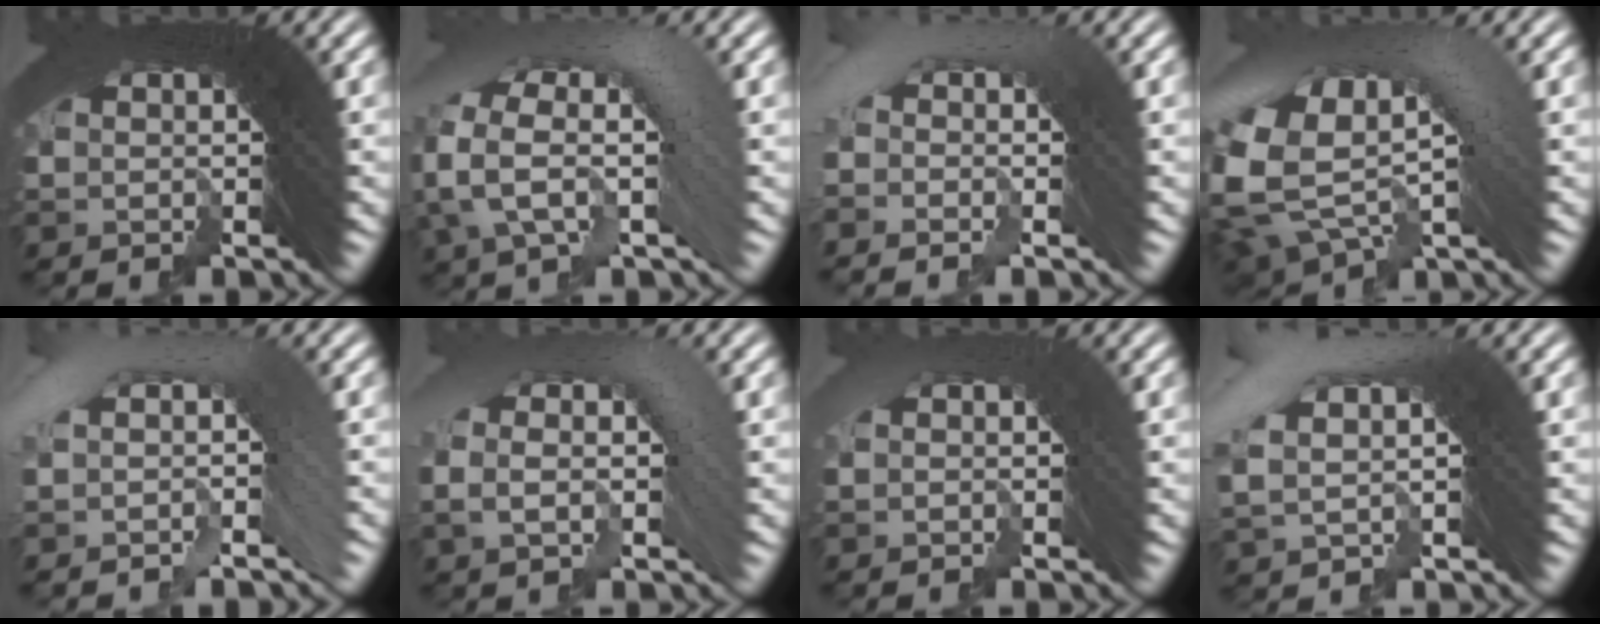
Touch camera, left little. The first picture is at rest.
{"total": 6.3, "force": [0.9, 3.9, 4.9], "torque": [-0.091, 0.028, 0.003]}
{"total": 1.7, "force": [-0.5, 0.9, 1.4], "torque": [-0.006, 0.034, -0.023]}
{"total": 7.4, "force": [0.5, 5.2, 5.3], "torque": [-0.118, -0.009, 0.019]}
{"total": 3.0, "force": [-0.3, 1.2, 2.7], "torque": [-0.034, 0.029, -0.012]}
{"total": 2.9, "force": [0.3, 1.4, 2.5], "torque": [-0.024, 0.020, -0.001]}
{"total": 1.0, "force": [-1.0, 0.0, -0.3], "torque": [0.022, 0.011, -0.019]}
{"total": 3.7, "force": [1.7, 1.8, 2.7], "torque": [-0.045, 0.036, 0.020]}